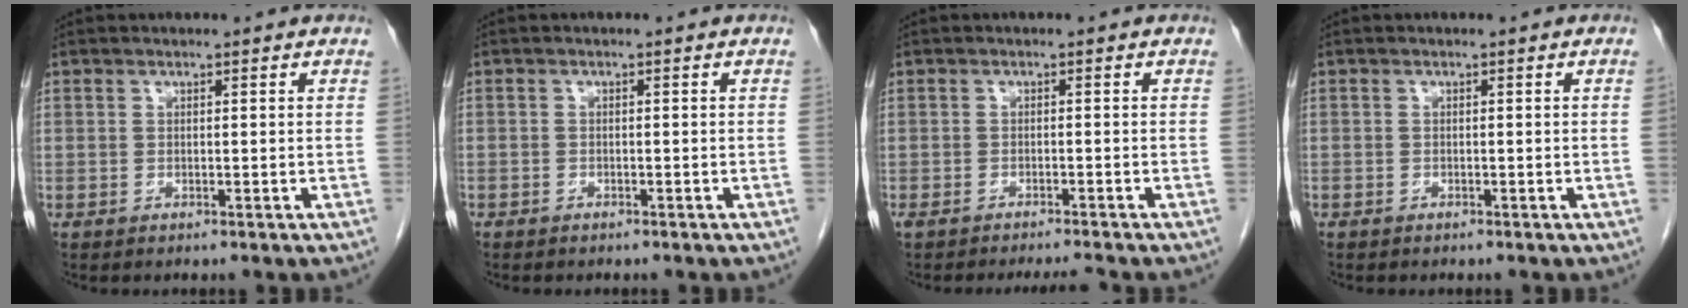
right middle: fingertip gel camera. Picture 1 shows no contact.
{"total": 0.7, "force": [-0.6, 0.4, 0.1], "torque": [-0.007, 0.003, -0.011]}
{"total": 4.3, "force": [-4.0, -0.2, 1.5], "torque": [-0.023, -0.004, -0.061]}
{"total": 0.0}